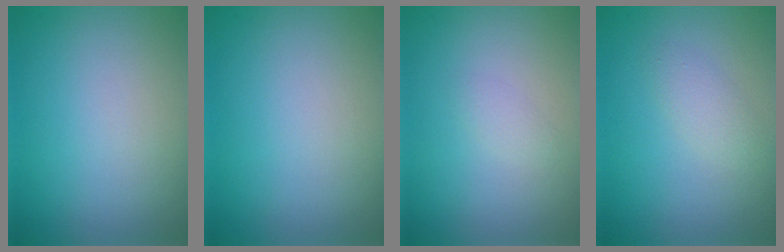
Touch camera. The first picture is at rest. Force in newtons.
{"total": 0.0}
{"total": 0.8, "press": 0.8, "slide": 0.0}
{"total": 1.4, "press": 1.4, "slide": 0.1}